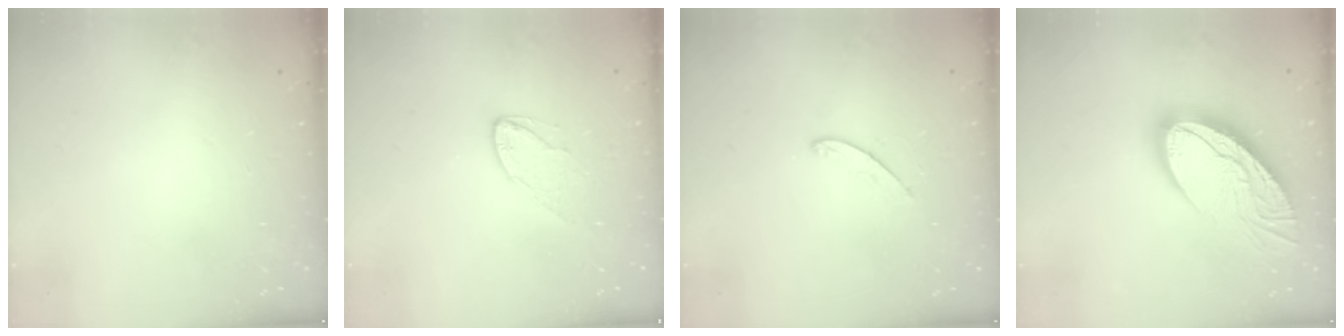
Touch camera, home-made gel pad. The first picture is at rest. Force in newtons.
{"total": 6.9, "press": 6.9, "slide": 0.4}
{"total": 3.8, "press": 3.8, "slide": 0.3}
{"total": 20.0, "press": 19.9, "slide": 1.7}